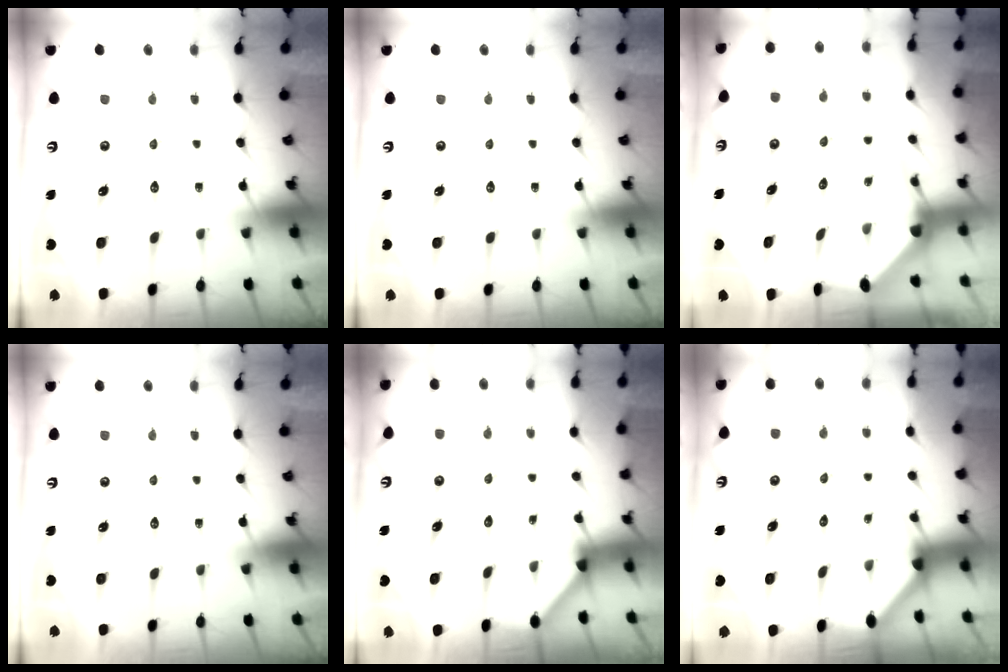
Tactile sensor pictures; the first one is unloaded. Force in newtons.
{"total": 0.0}
{"total": 3.5, "press": 3.5, "slide": 0.3}
{"total": 0.0}
{"total": 2.2, "press": 2.2, "slide": 0.2}
{"total": 3.3, "press": 3.2, "slide": 0.3}